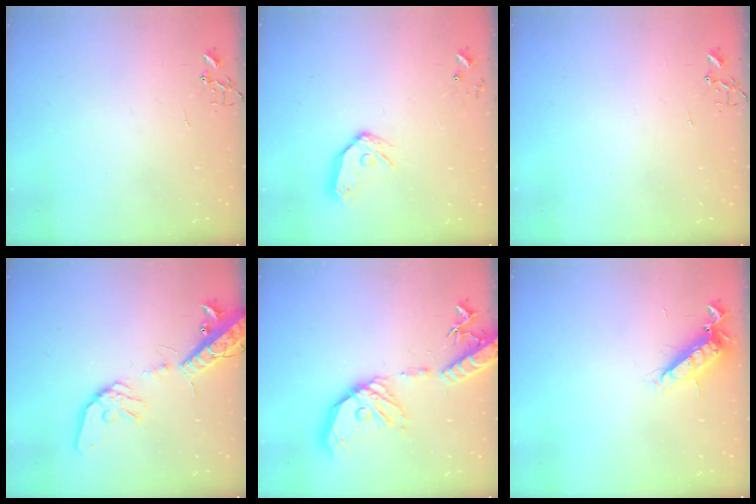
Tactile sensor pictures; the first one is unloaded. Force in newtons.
{"total": 11.3, "press": 11.2, "slide": 1.4}
{"total": 0.0}
{"total": 18.9, "press": 18.6, "slide": 3.4}
{"total": 22.7, "press": 22.4, "slide": 3.8}
{"total": 12.4, "press": 12.3, "slide": 1.5}